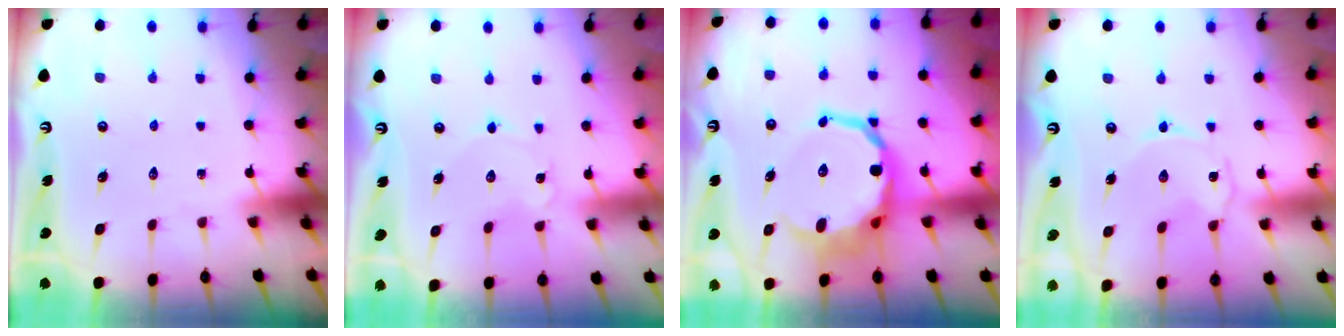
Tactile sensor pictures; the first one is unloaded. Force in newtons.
{"total": 0.8, "press": 0.8, "slide": 0.0}
{"total": 13.5, "press": 13.1, "slide": 3.2}
{"total": 1.5, "press": 1.5, "slide": 0.3}